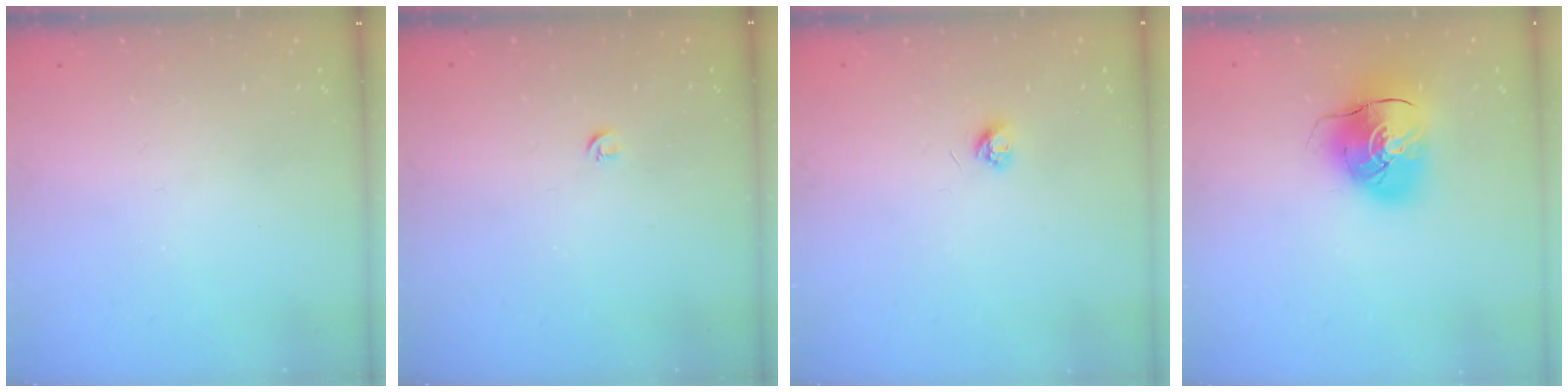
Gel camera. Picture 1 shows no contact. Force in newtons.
{"total": 3.4, "press": 3.4, "slide": 0.5}
{"total": 3.2, "press": 3.2, "slide": 0.4}
{"total": 11.4, "press": 11.3, "slide": 1.8}